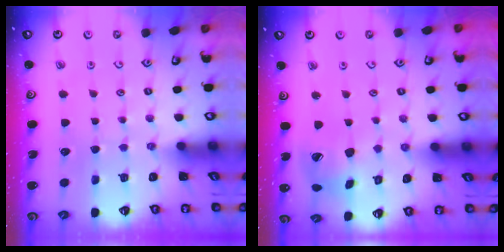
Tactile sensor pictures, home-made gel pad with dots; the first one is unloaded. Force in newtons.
{"total": 14.6, "press": 14.4, "slide": 2.0}